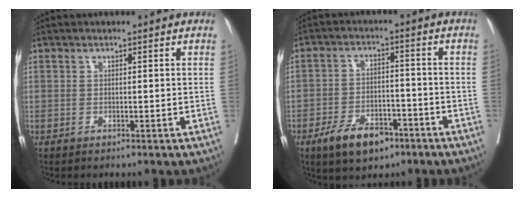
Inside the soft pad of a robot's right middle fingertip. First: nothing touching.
{"total": 8.0, "force": [-5.0, 3.9, 4.9], "torque": [-0.087, -0.002, -0.082]}